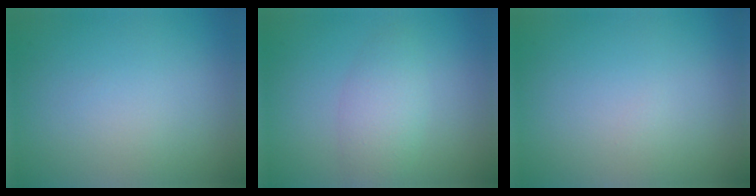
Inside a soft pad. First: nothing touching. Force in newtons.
{"total": 2.8, "press": 2.8, "slide": 0.1}
{"total": 0.0}